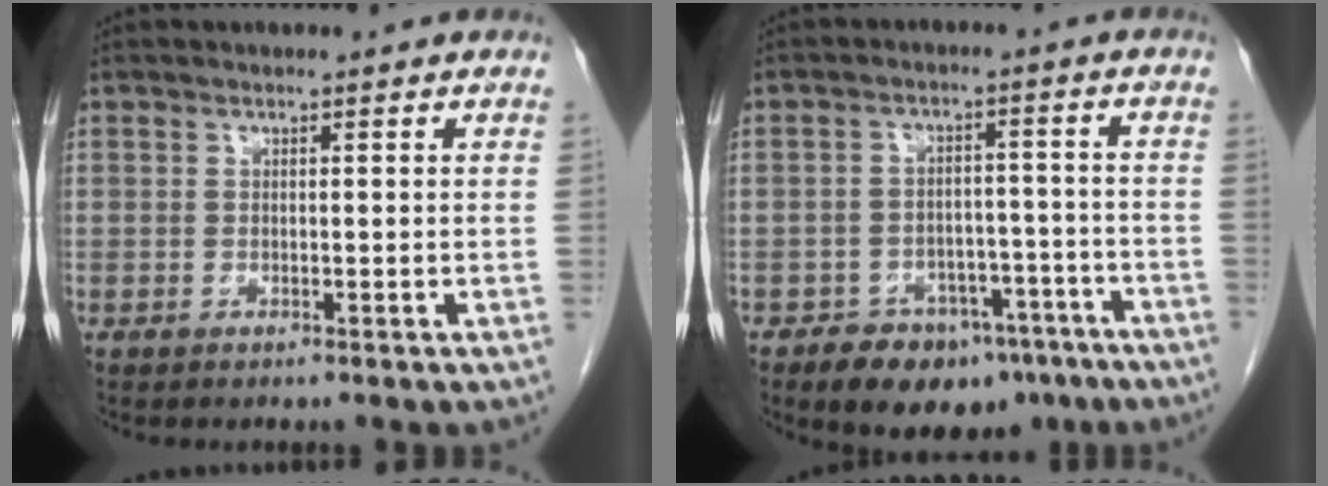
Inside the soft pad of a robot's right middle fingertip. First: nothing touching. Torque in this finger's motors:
{"motor_torque": [1.03, -0.77, 0.02, 0.02]}